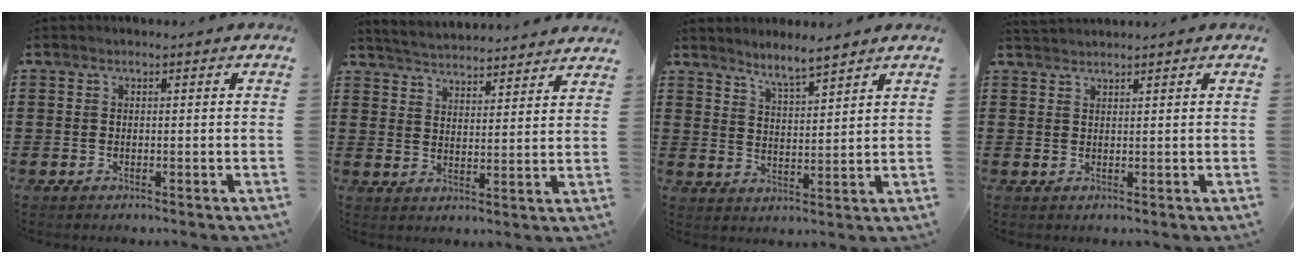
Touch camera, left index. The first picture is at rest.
{"total": 4.0, "force": [4.0, -0.3, 0.0], "torque": [-0.018, -0.027, 0.068]}
{"total": 4.1, "force": [3.9, -0.2, 1.3], "torque": [-0.038, -0.015, 0.069]}
{"total": 1.4, "force": [1.4, -0.1, 0.1], "torque": [-0.005, 0.000, 0.028]}